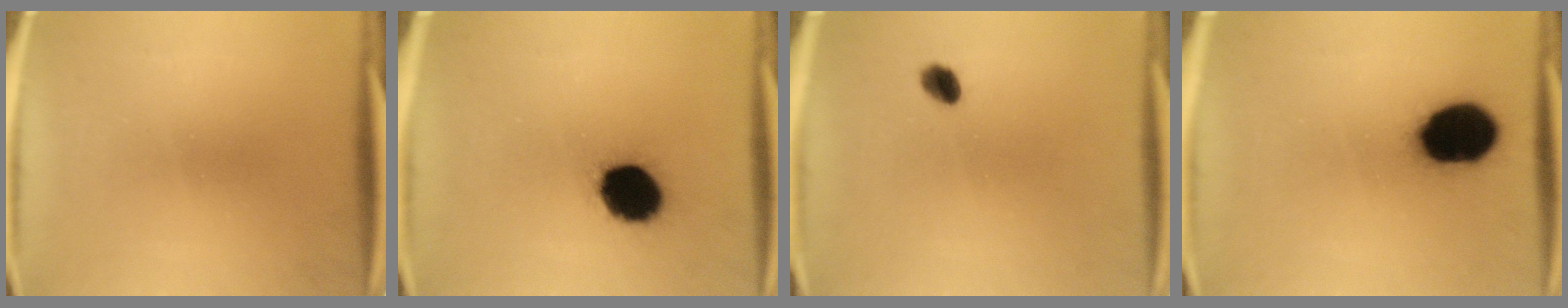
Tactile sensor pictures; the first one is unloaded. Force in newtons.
{"total": 14.5}
{"total": 2.8}
{"total": 16.9}